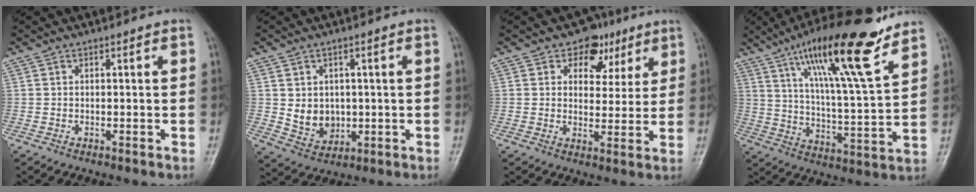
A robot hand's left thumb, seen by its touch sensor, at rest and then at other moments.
{"total": 6.6, "force": [0.1, 5.5, 3.6], "torque": [-0.026, -0.005, 0.016]}
{"total": 7.9, "force": [4.2, 6.0, 3.1], "torque": [0.005, -0.009, 0.054]}
{"total": 20.0, "force": [12.7, 3.3, 15.1], "torque": [-0.230, -0.055, 0.213]}